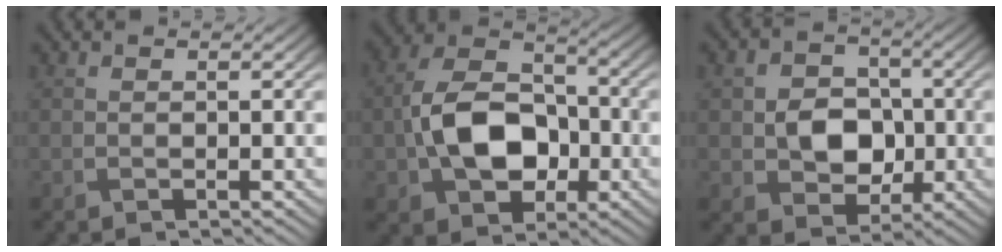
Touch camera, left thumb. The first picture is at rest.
{"total": 11.2, "force": [-2.2, 7.7, 7.9], "torque": [-0.162, 0.006, -0.046]}
{"total": 6.5, "force": [-0.8, 5.2, 3.9], "torque": [-0.075, -0.001, -0.026]}